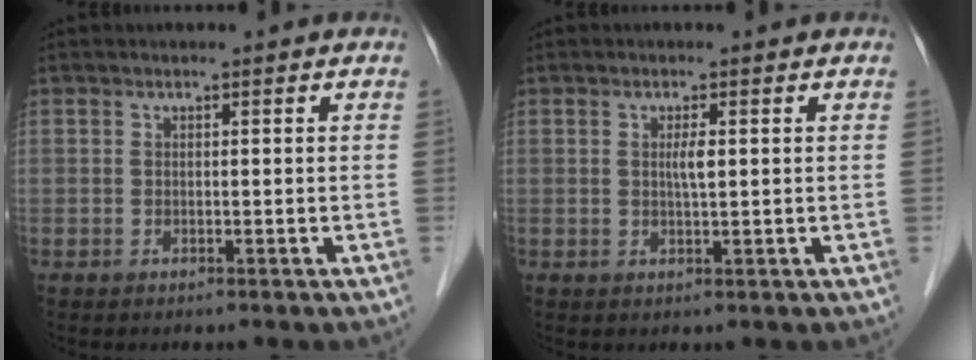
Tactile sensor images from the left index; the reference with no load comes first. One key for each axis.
{"total": 1.7, "fx": 0.3, "fy": 0.1, "fz": 1.7, "tx": -0.034, "ty": -0.001, "tz": 0.006}